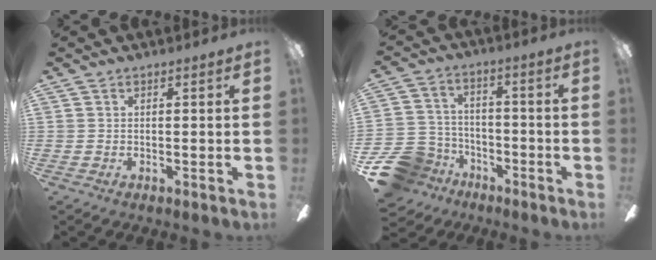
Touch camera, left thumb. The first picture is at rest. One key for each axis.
{"total": 12.6, "fx": -7.4, "fy": 9.4, "fz": 4.0, "tx": -0.106, "ty": 0.051, "tz": -0.132}